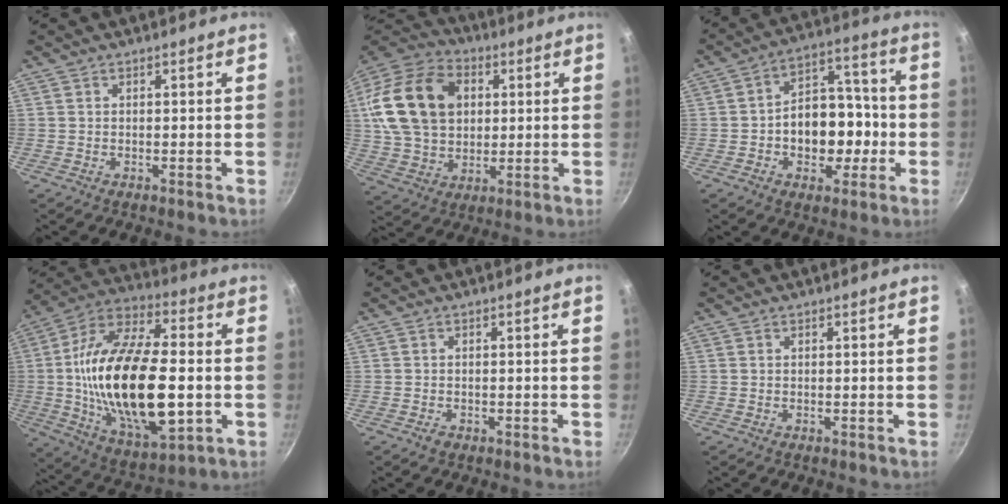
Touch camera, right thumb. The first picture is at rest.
{"total": 21.3, "force": [4.4, 15.7, 13.8], "torque": [-0.232, 0.015, 0.078]}
{"total": 14.3, "force": [-3.0, 10.1, 9.7], "torque": [-0.093, 0.044, -0.047]}
{"total": 29.3, "force": [-1.9, 14.2, 25.5], "torque": [-0.469, 0.016, -0.032]}
{"total": 1.3, "force": [-0.8, 0.9, 0.6], "torque": [-0.014, 0.003, -0.012]}
{"total": 0.0}